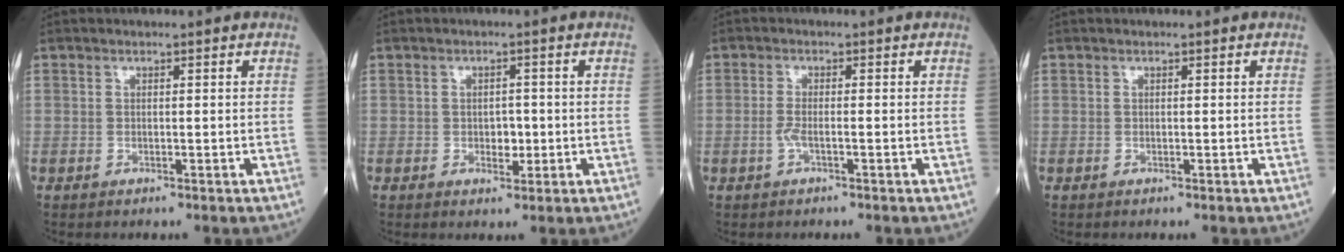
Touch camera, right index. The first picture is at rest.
{"total": 2.3, "force": [-0.4, 1.4, 1.7], "torque": [-0.019, 0.003, -0.002]}
{"total": 2.0, "force": [-0.7, 0.4, 1.8], "torque": [-0.042, -0.001, -0.017]}
{"total": 0.0}